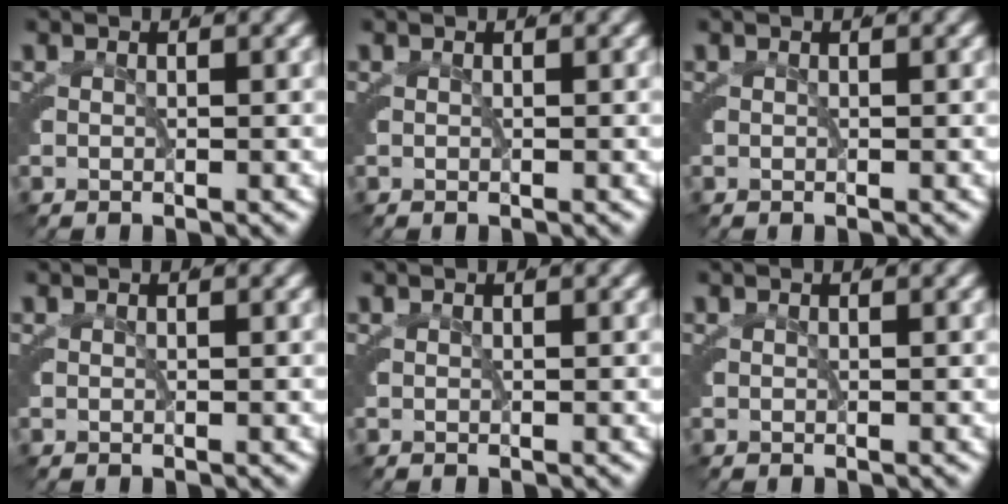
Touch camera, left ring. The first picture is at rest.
{"total": 0.0}
{"total": 0.0}
{"total": 0.0}
{"total": 0.0}
{"total": 0.0}